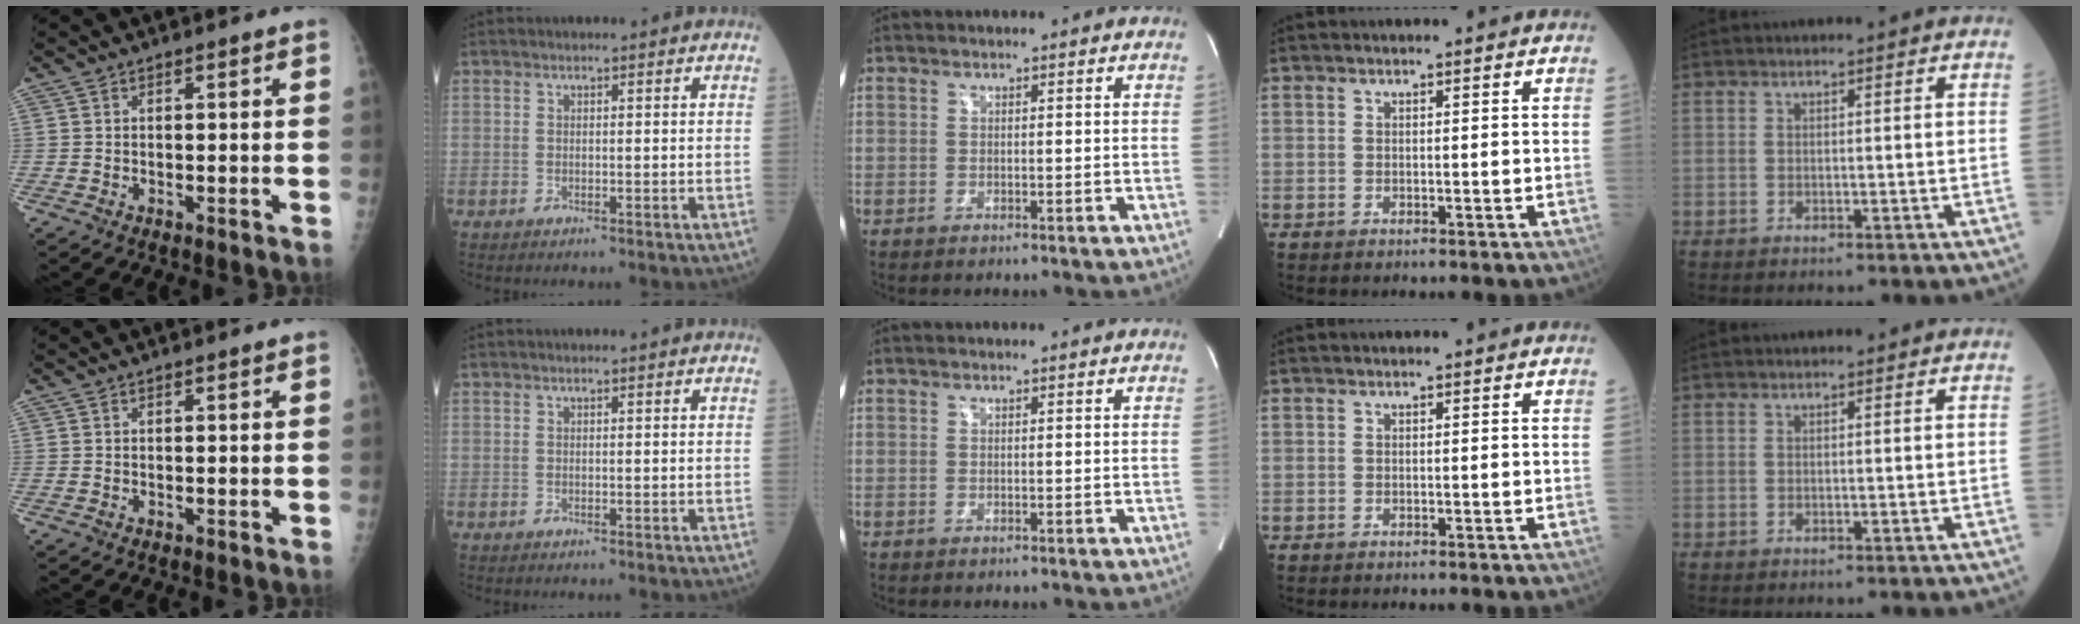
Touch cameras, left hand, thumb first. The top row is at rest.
{}